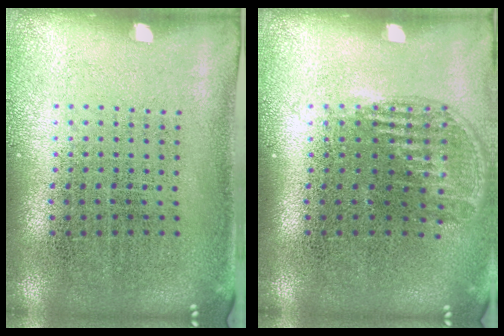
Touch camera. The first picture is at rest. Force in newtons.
{"total": 1.0, "press": 0.8, "slide": 0.6}